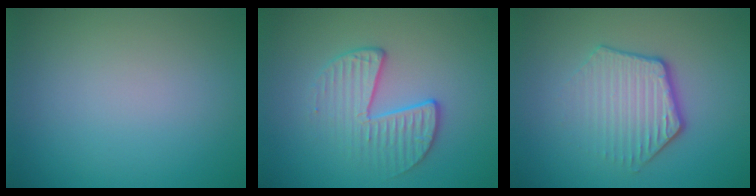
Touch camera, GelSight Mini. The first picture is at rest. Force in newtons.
{"total": 3.5, "press": 2.9, "slide": 2.0}
{"total": 4.1, "press": 3.1, "slide": 2.6}